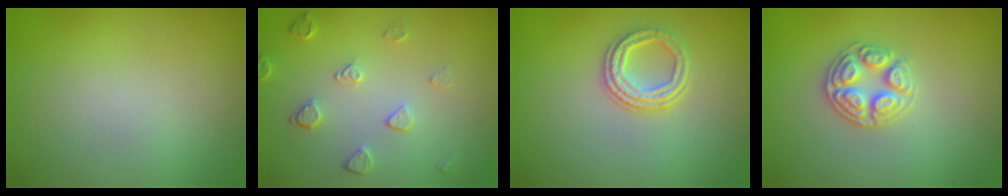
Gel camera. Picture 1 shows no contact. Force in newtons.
{"total": 2.0, "press": 1.3, "slide": 1.5}
{"total": 3.2, "press": 2.5, "slide": 2.0}
{"total": 2.9, "press": 2.8, "slide": 0.3}